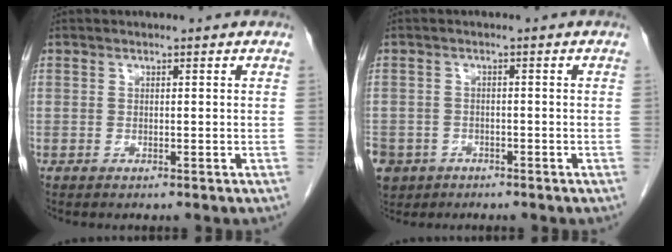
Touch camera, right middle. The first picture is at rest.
{"total": 9.7, "force": [-5.2, 7.7, 2.8], "torque": [-0.091, -0.005, -0.080]}